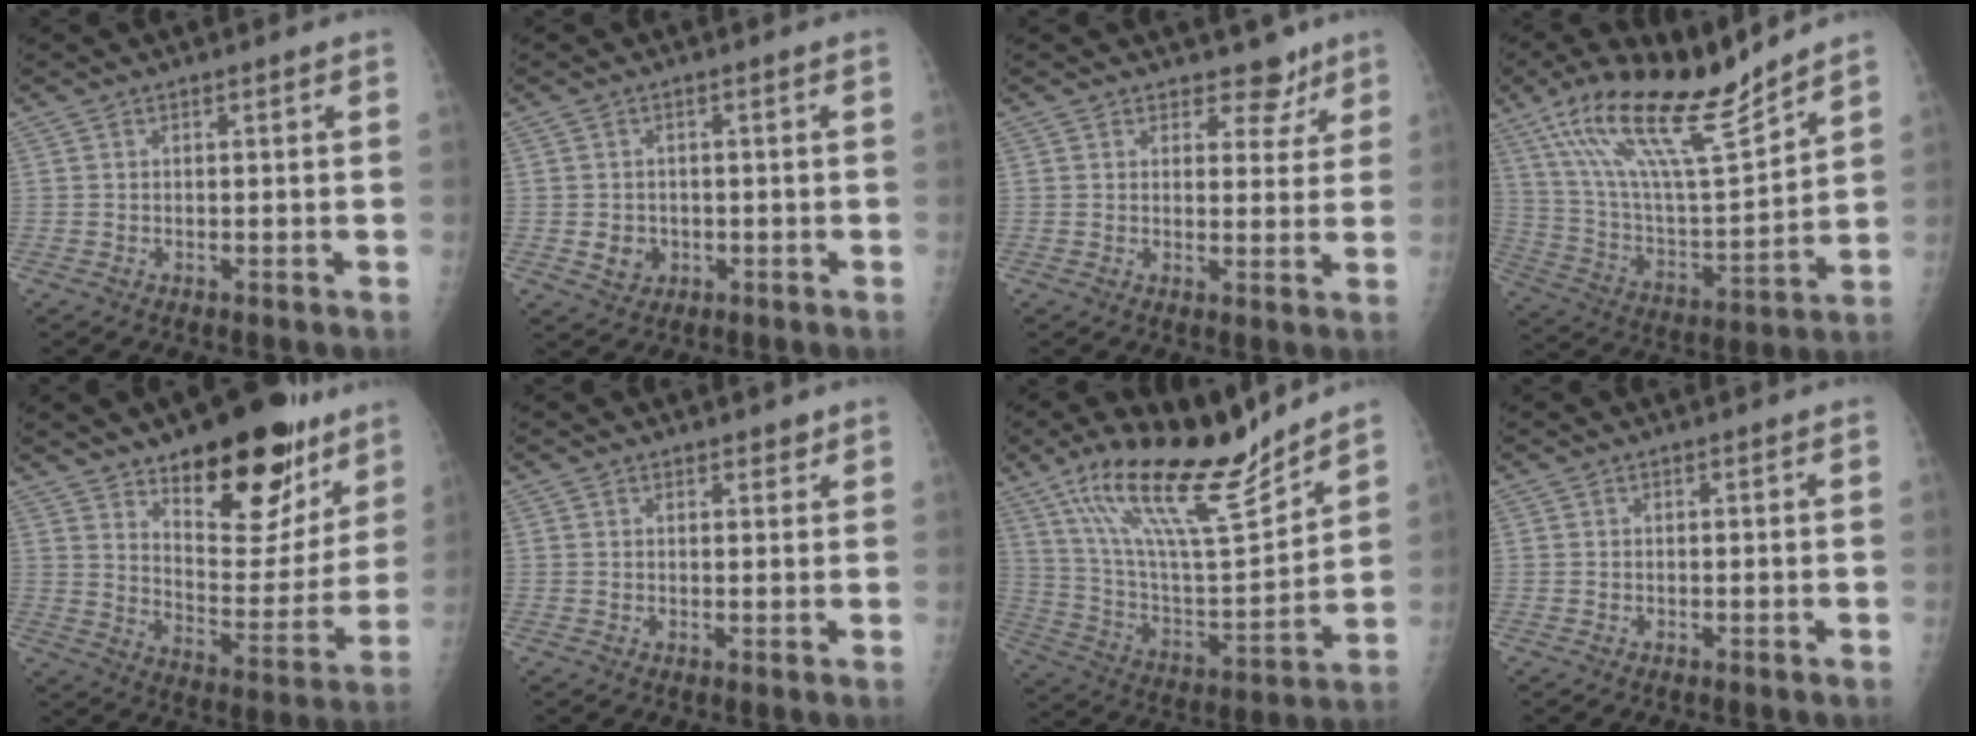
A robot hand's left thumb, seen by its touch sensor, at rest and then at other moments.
{"total": 3.5, "force": [-0.7, 3.1, 1.5], "torque": [-0.011, 0.003, -0.002]}
{"total": 5.0, "force": [3.8, 3.1, 1.1], "torque": [0.018, -0.023, 0.047]}
{"total": 20.5, "force": [15.1, 3.9, 13.3], "torque": [-0.217, -0.067, 0.280]}
{"total": 23.6, "force": [15.0, 10.3, 15.0], "torque": [-0.158, -0.084, 0.223]}
{"total": 1.8, "force": [1.4, 0.9, 0.7], "torque": [0.006, -0.008, 0.015]}
{"total": 22.2, "force": [16.5, 4.8, 14.0], "torque": [-0.218, -0.083, 0.299]}
{"total": 0.0}